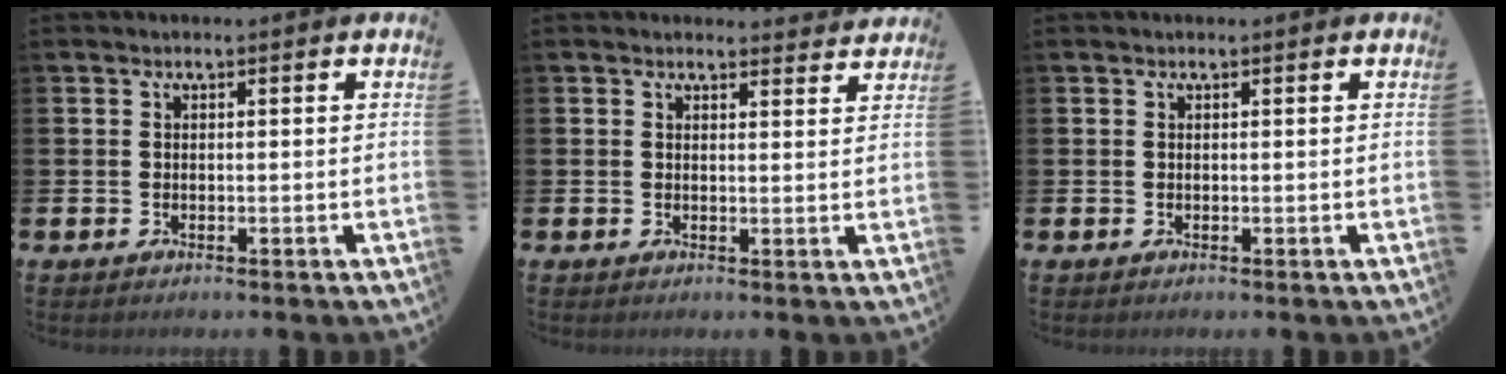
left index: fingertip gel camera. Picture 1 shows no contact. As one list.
[{"total": 2.2, "force": [2.2, 0.3, -0.1], "torque": [0.007, -0.014, 0.037]}, {"total": 0.0}]